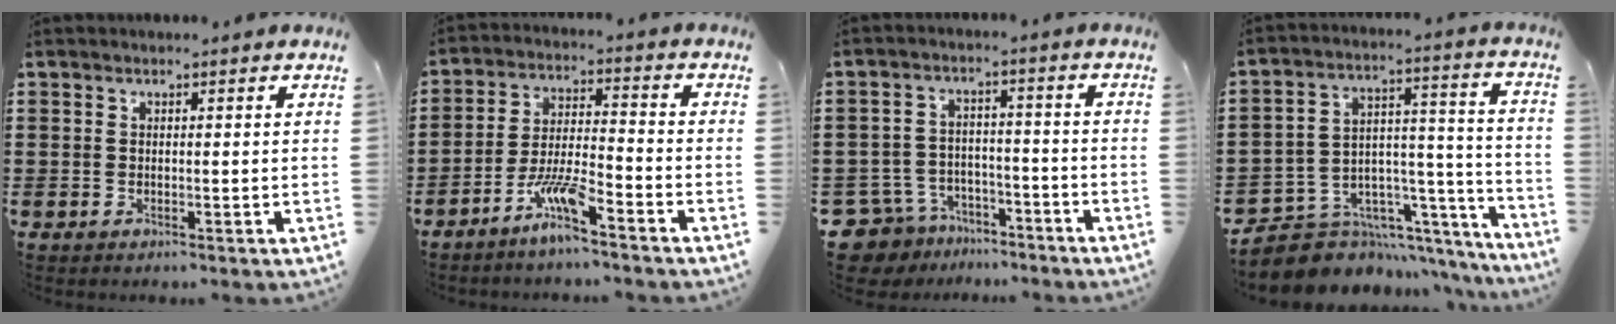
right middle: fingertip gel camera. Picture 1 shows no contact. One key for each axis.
{"total": 7.0, "fx": -5.1, "fy": 0.5, "fz": 4.7, "tx": -0.112, "ty": -0.013, "tz": -0.102}
{"total": 6.0, "fx": -5.6, "fy": 2.0, "fz": 0.6, "tx": -0.042, "ty": 0.006, "tz": -0.120}
{"total": 6.5, "fx": -5.3, "fy": 3.7, "fz": 0.4, "tx": -0.021, "ty": -0.006, "tz": -0.097}